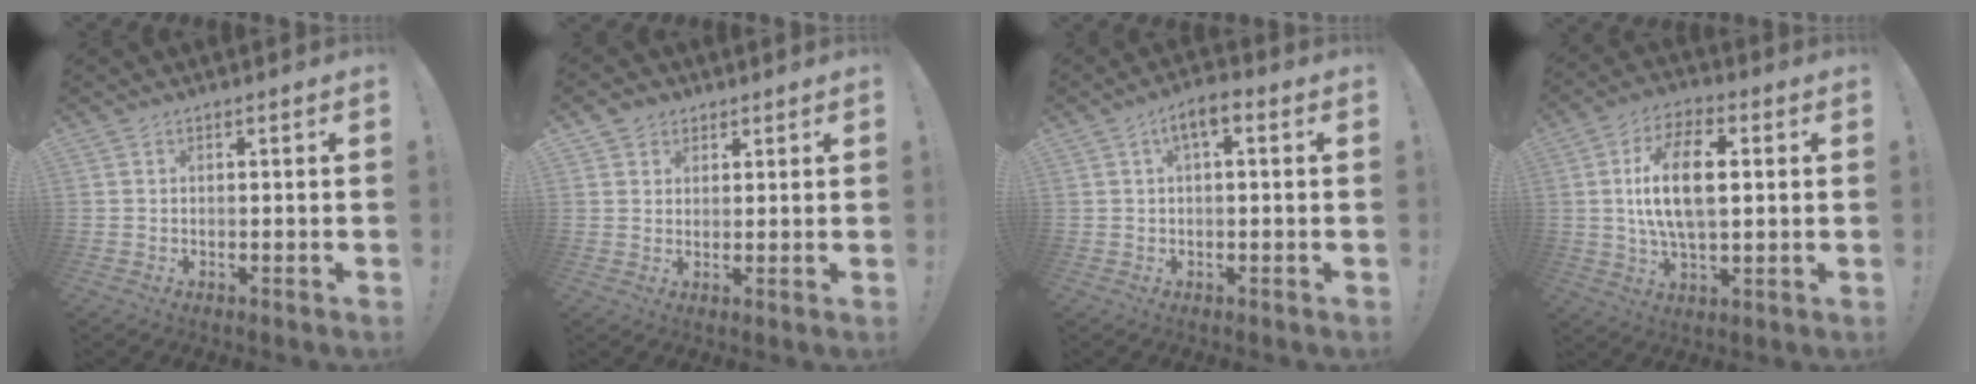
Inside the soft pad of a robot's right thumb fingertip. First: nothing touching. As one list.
[{"total": 3.4, "force": [1.8, 2.8, 0.3], "torque": [0.003, -0.007, 0.032]}, {"total": 4.6, "force": [1.2, 1.6, 4.2], "torque": [-0.068, 0.001, 0.017]}, {"total": 14.6, "force": [2.2, 7.2, 12.5], "torque": [-0.210, 0.002, 0.035]}]